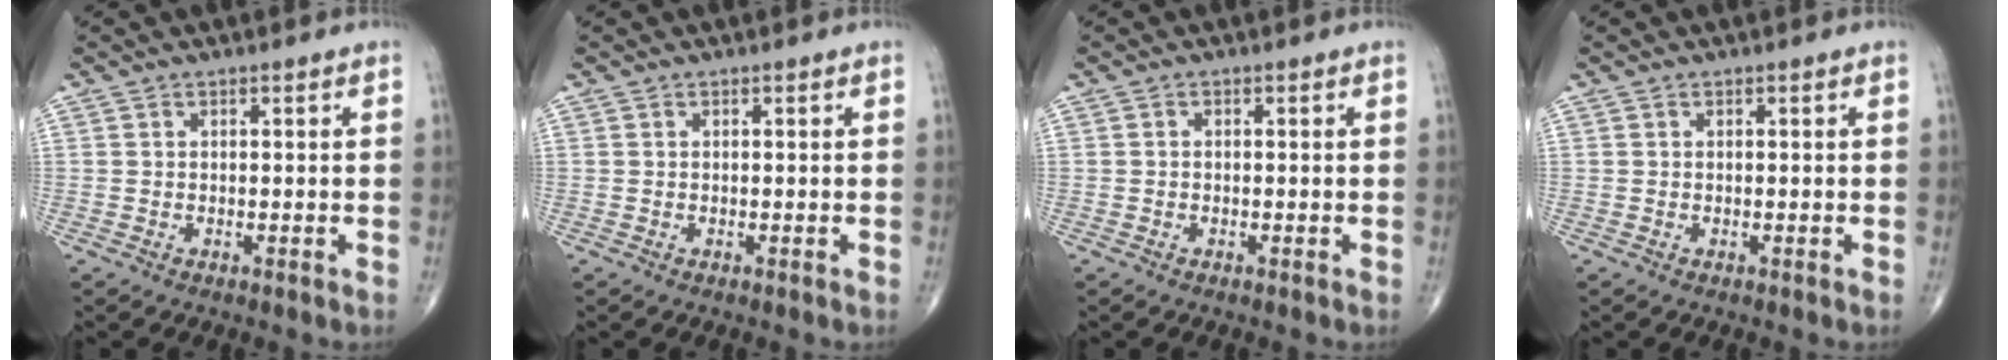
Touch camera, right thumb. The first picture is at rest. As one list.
[{"total": 0.0}, {"total": 0.0}, {"total": 0.0}]